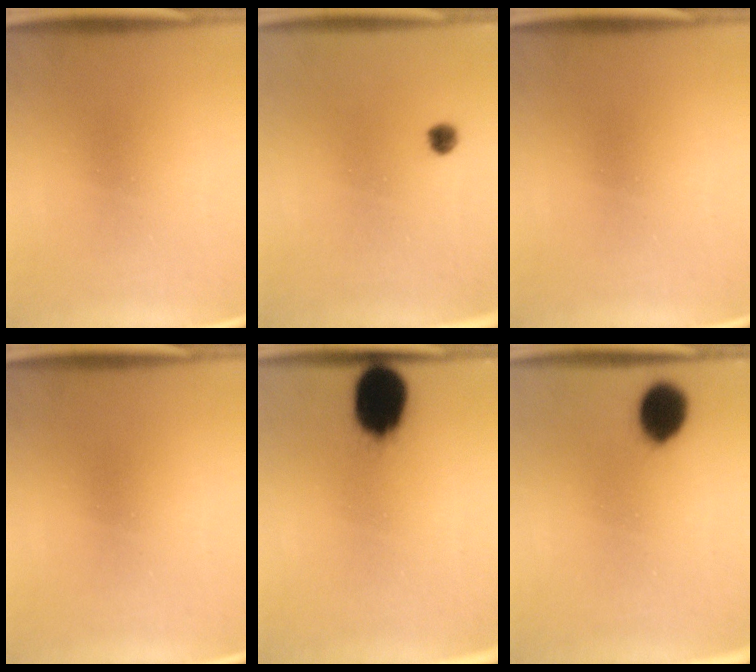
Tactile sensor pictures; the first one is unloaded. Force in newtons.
{"total": 1.8}
{"total": 0.0}
{"total": 0.0}
{"total": 13.0}
{"total": 9.1}